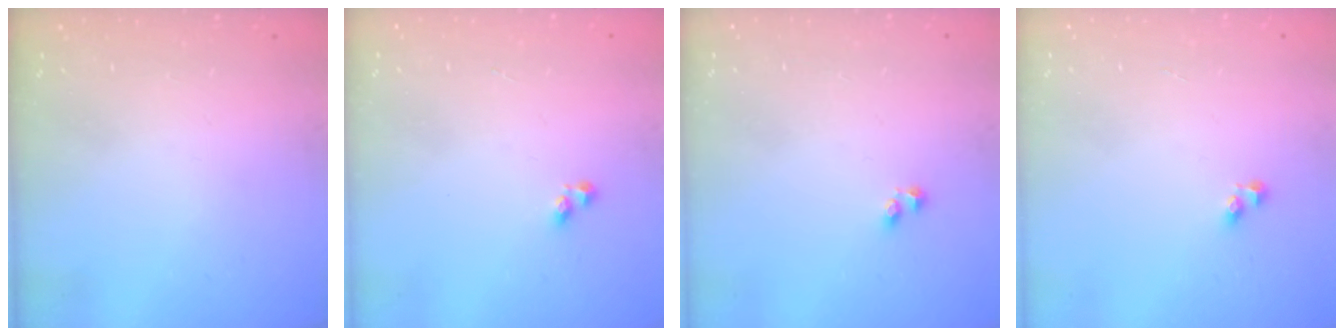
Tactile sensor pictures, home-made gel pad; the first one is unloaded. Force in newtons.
{"total": 2.4, "press": 2.3, "slide": 0.6}
{"total": 1.9, "press": 1.9, "slide": 0.5}
{"total": 2.0, "press": 2.0, "slide": 0.3}